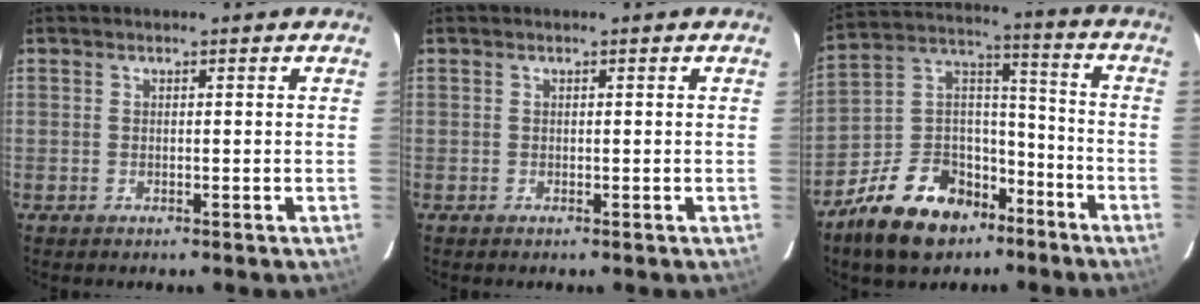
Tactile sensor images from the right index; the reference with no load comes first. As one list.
[{"total": 0.0}, {"total": 17.7, "force": [-11.2, 10.8, 8.6], "torque": [-0.185, 0.051, -0.174]}]